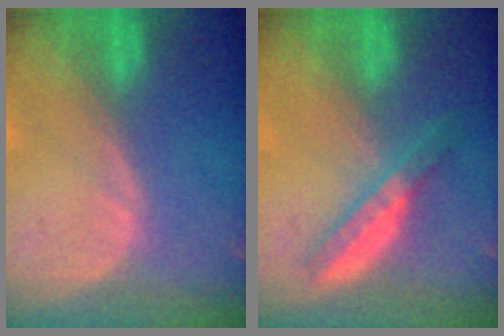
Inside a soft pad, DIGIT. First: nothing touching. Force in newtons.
{"total": 5.5, "press": 4.8, "slide": 2.6}